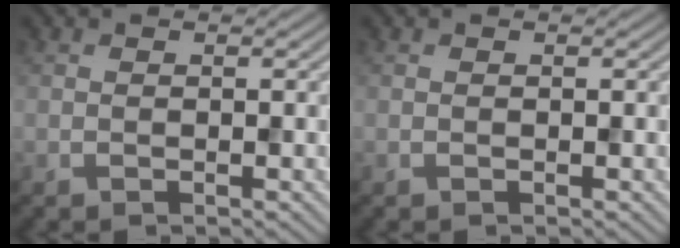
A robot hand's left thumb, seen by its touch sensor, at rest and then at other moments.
{"total": 0.0}